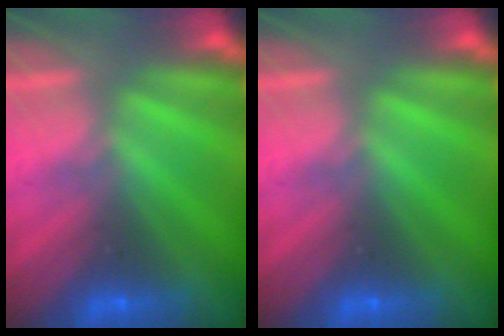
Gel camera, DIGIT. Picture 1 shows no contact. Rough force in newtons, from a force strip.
{"total": 0.0}